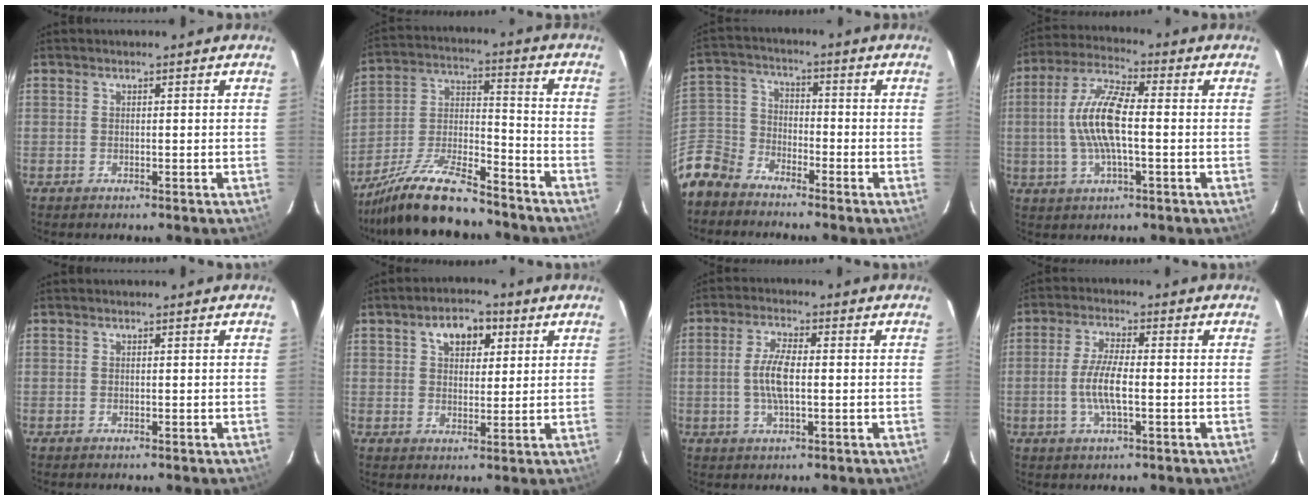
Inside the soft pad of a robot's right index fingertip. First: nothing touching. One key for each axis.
{"total": 17.3, "fx": -14.0, "fy": 4.3, "fz": 9.2, "tx": -0.193, "ty": -0.008, "tz": -0.246}
{"total": 10.7, "fx": -7.7, "fy": 6.8, "fz": 3.0, "tx": -0.088, "ty": 0.016, "tz": -0.162}
{"total": 11.4, "fx": -0.6, "fy": 3.4, "fz": 10.9, "tx": -0.224, "ty": 0.010, "tz": -0.015}
{"total": 0.0}
{"total": 7.0, "fx": 3.1, "fy": 4.2, "fz": 4.6, "tx": -0.070, "ty": 0.023, "tz": 0.053}
{"total": 6.4, "fx": -0.3, "fy": 2.1, "fz": 6.0, "tx": -0.122, "ty": 0.004, "tz": -0.006}
{"total": 6.7, "fx": -1.2, "fy": 1.6, "fz": 6.3, "tx": -0.129, "ty": -0.002, "tz": -0.025}